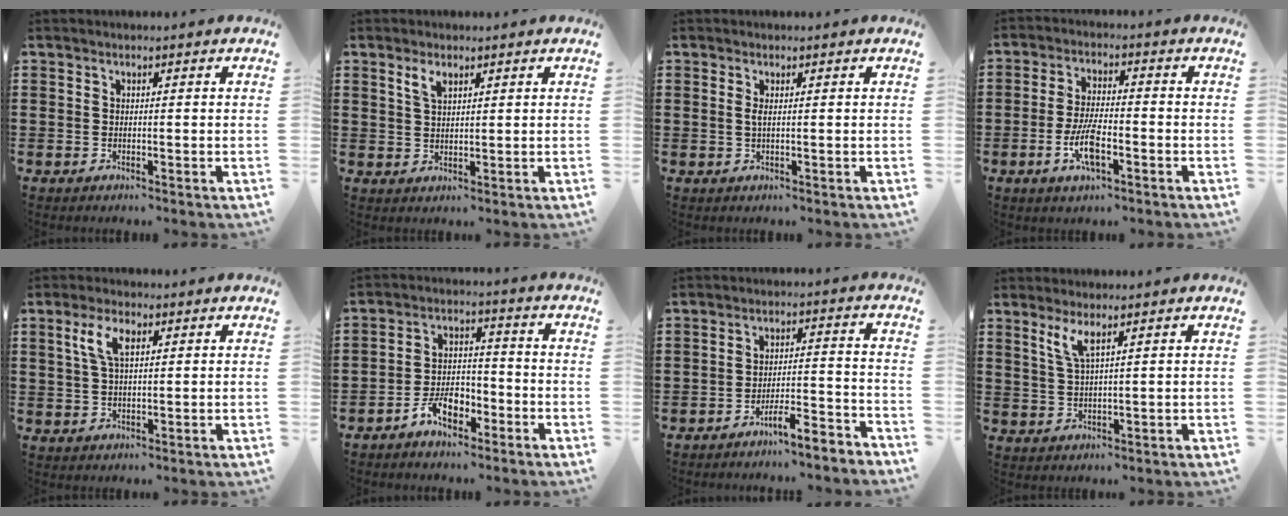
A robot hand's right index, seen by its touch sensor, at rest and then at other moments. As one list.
[{"total": 2.5, "force": [1.6, 1.1, 1.6], "torque": [-0.036, 0.005, 0.028]}, {"total": 1.1, "force": [0.2, 0.2, 1.1], "torque": [-0.022, 0.002, 0.003]}, {"total": 6.7, "force": [-2.5, 2.2, 5.8], "torque": [-0.128, -0.006, -0.052]}, {"total": 4.8, "force": [1.7, 2.0, 4.0], "torque": [-0.087, 0.011, 0.028]}, {"total": 6.2, "force": [-4.0, 3.2, 3.4], "torque": [-0.075, 0.013, -0.079]}, {"total": 5.5, "force": [-4.9, 0.0, 2.4], "torque": [-0.050, -0.008, -0.096]}, {"total": 3.4, "force": [2.1, 0.6, 2.7], "torque": [-0.060, 0.002, 0.035]}]